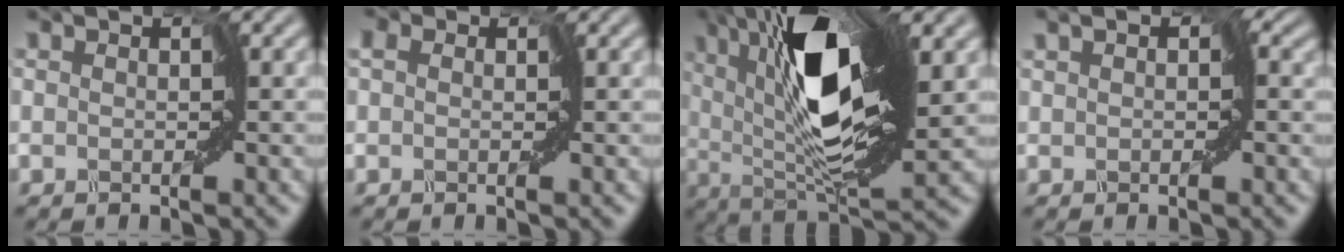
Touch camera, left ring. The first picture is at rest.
{"total": 1.2, "force": [0.5, 0.9, 0.7], "torque": [-0.008, 0.007, 0.000]}
{"total": 10.7, "force": [4.0, 2.6, 9.6], "torque": [-0.162, 0.007, 0.073]}
{"total": 1.7, "force": [0.2, 1.1, 1.3], "torque": [-0.007, 0.002, -0.001]}